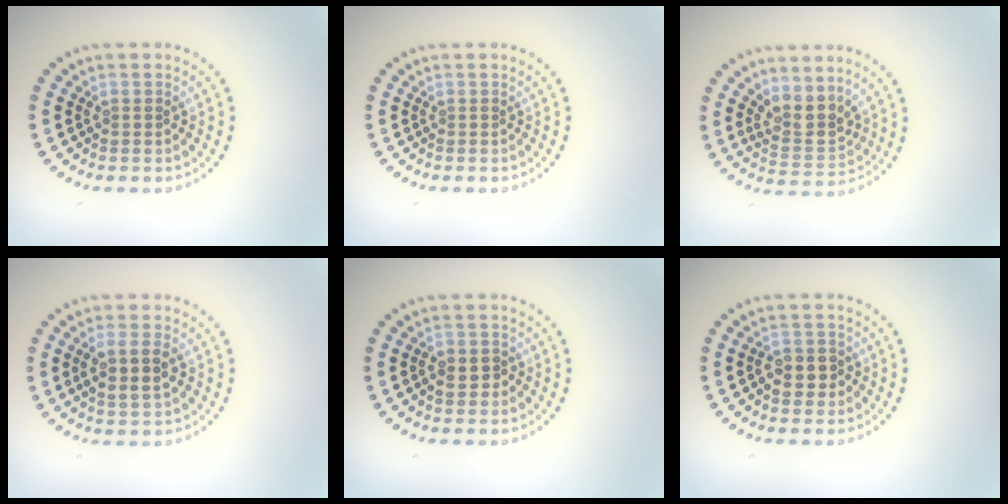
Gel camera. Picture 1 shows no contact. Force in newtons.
{"total": 0.0}
{"total": 3.2, "press": 2.7, "slide": 1.7}
{"total": 3.0, "press": 2.8, "slide": 0.9}
{"total": 1.4, "press": 1.4, "slide": 0.4}
{"total": 1.9, "press": 1.8, "slide": 0.5}